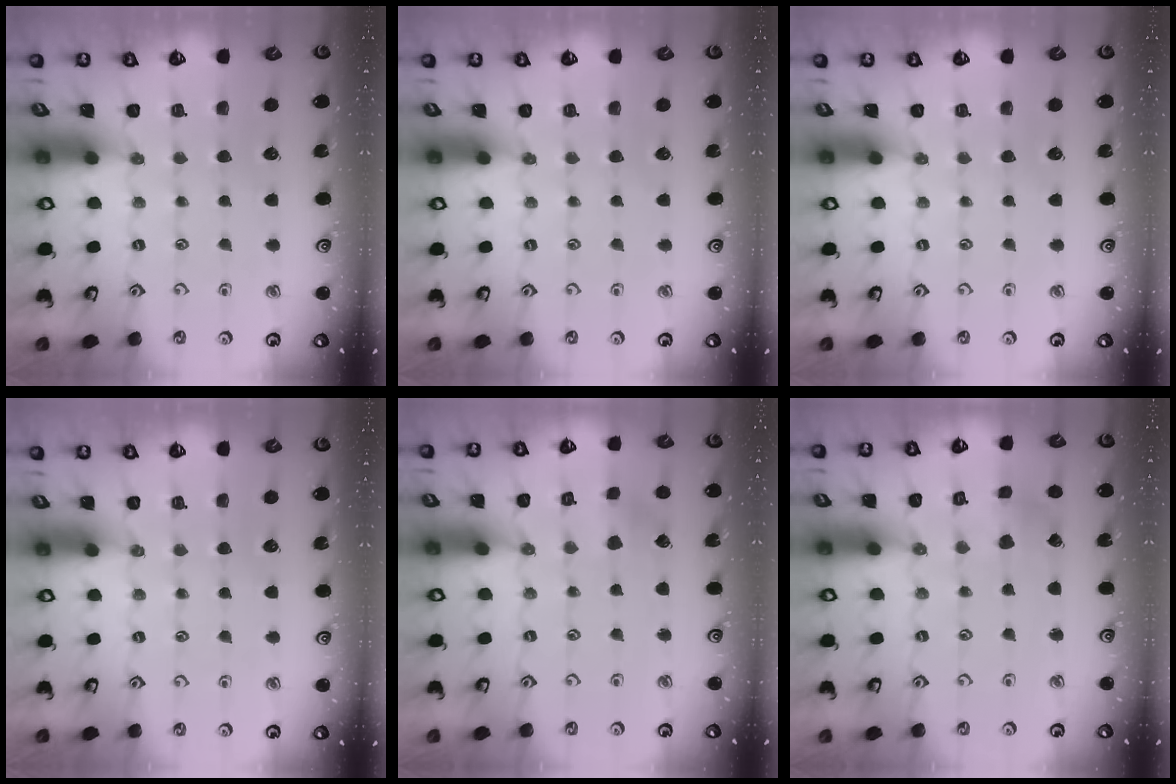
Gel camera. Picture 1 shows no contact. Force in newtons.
{"total": 0.0}
{"total": 0.0}
{"total": 0.0}
{"total": 2.8, "press": 2.8, "slide": 0.1}
{"total": 1.5, "press": 1.5, "slide": 0.0}